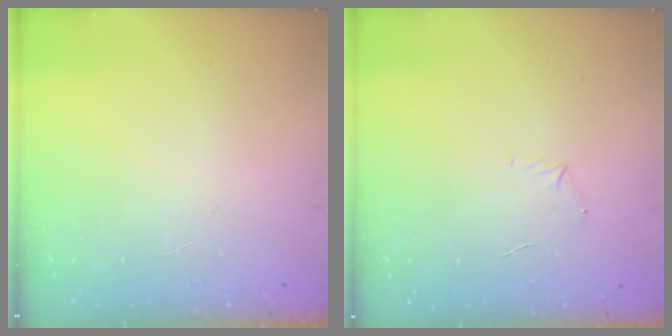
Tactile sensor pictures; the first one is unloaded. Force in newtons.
{"total": 4.7, "press": 4.5, "slide": 1.3}